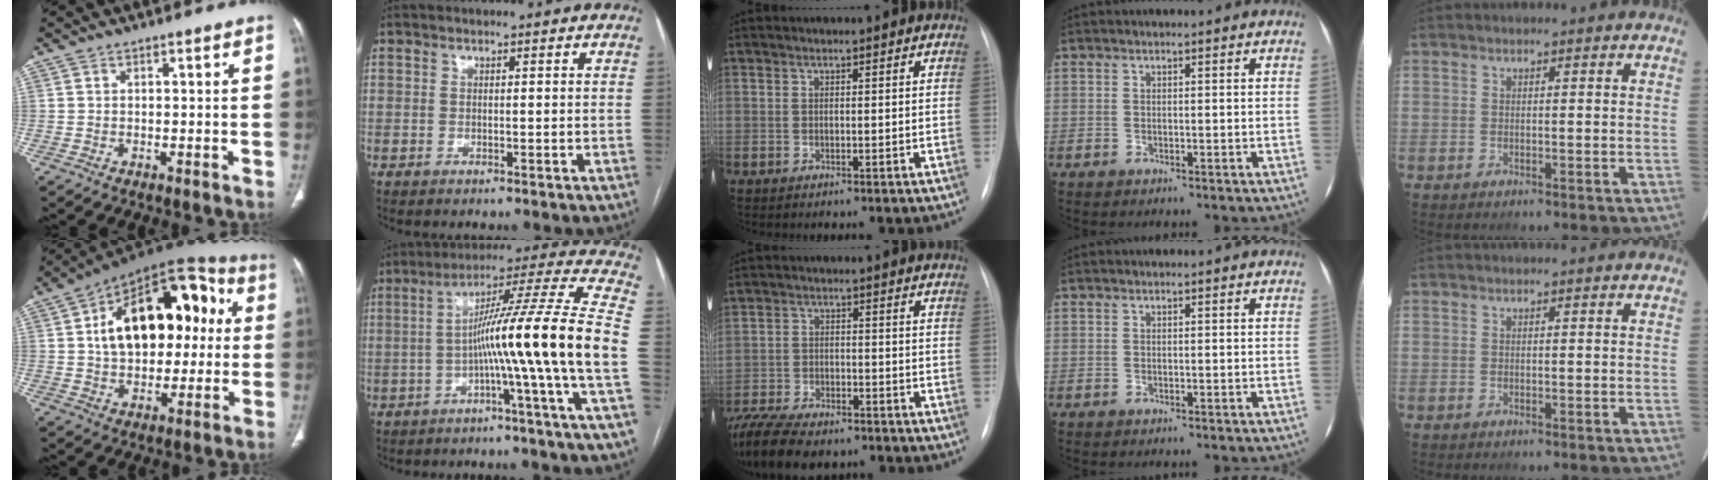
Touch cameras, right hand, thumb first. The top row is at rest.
{"thumb": {"total": 23.3, "force": [3.3, 14.0, 18.4], "torque": [-0.248, 0.038, 0.046]}, "index": {"total": 16.5, "force": [-3.6, -2.8, 15.8], "torque": [-0.237, 0.016, -0.070]}, "middle": {"total": 16.1, "force": [-12.9, 5.9, 7.6], "torque": [-0.194, -0.016, -0.200]}}